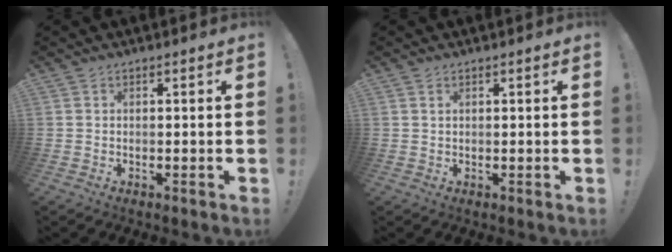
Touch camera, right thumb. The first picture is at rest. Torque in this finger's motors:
{"motor_torque": [0.29, -0.20, -0.09, -0.06, 0.01]}